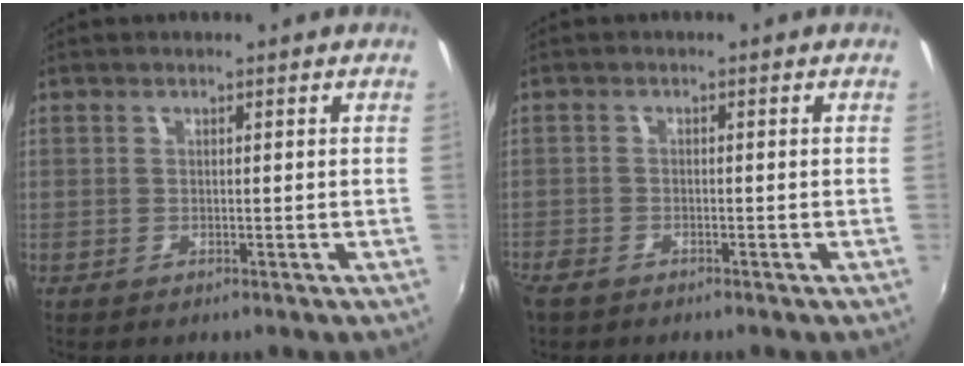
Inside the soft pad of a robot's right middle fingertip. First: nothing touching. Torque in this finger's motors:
{"motor_torque": [1.08, -1.06, 0.49, 0.19]}